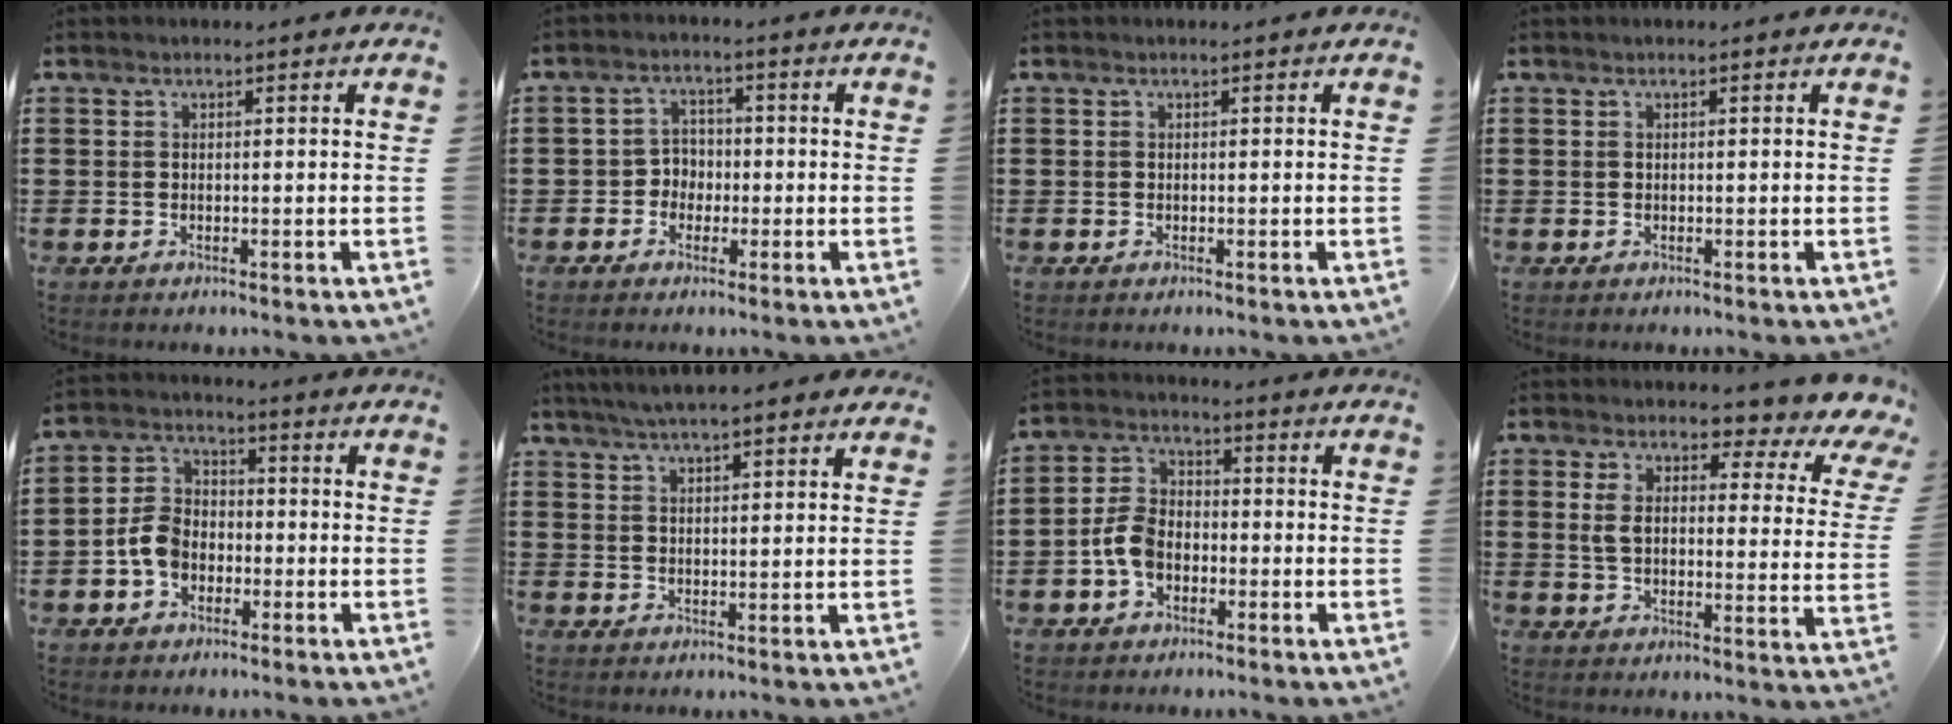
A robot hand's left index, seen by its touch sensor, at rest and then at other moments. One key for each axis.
{"total": 3.3, "fx": -1.3, "fy": 2.9, "fz": 0.9, "tx": -0.029, "ty": 0.009, "tz": -0.031}
{"total": 0.0}
{"total": 0.0}
{"total": 5.9, "fx": -2.1, "fy": 4.5, "fz": 3.3, "tx": -0.083, "ty": 0.011, "tz": -0.045}
{"total": 4.3, "fx": 3.8, "fy": 0.3, "fz": 1.8, "tx": -0.045, "ty": -0.003, "tz": 0.069}
{"total": 5.8, "fx": -2.0, "fy": 4.0, "fz": 3.7, "tx": -0.101, "ty": 0.003, "tz": -0.045}
{"total": 6.0, "fx": 3.7, "fy": 2.2, "fz": 4.1, "tx": -0.086, "ty": -0.025, "tz": 0.055}